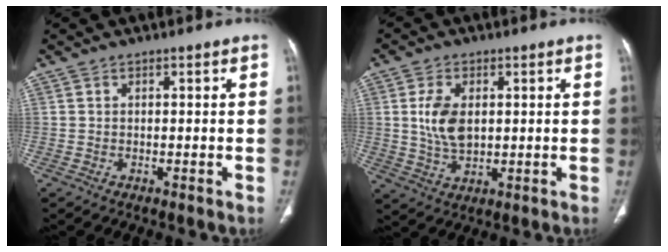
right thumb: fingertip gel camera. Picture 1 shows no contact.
{"total": 7.6, "force": [1.2, 4.5, 6.0], "torque": [-0.112, -0.007, 0.028]}